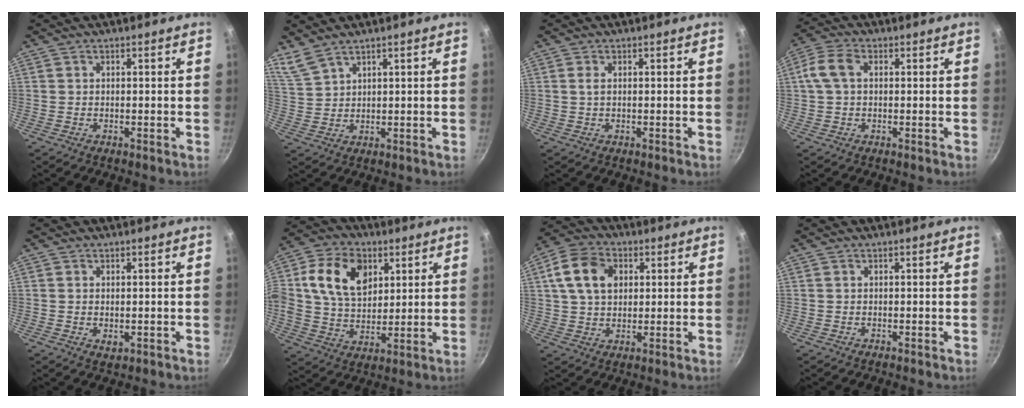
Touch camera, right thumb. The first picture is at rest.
{"total": 4.2, "force": [3.8, 1.2, 1.5], "torque": [-0.030, -0.016, 0.087]}
{"total": 1.3, "force": [0.3, 0.6, 1.1], "torque": [-0.021, 0.000, 0.004]}
{"total": 6.0, "force": [1.0, 3.9, 4.4], "torque": [-0.095, 0.018, 0.010]}
{"total": 1.8, "force": [0.0, 1.1, 1.4], "torque": [-0.022, -0.004, 0.001]}
{"total": 15.6, "force": [4.8, 11.0, 10.0], "torque": [-0.158, -0.005, 0.077]}
{"total": 11.6, "force": [3.2, 8.4, 7.4], "torque": [-0.122, 0.007, 0.045]}
{"total": 0.0}